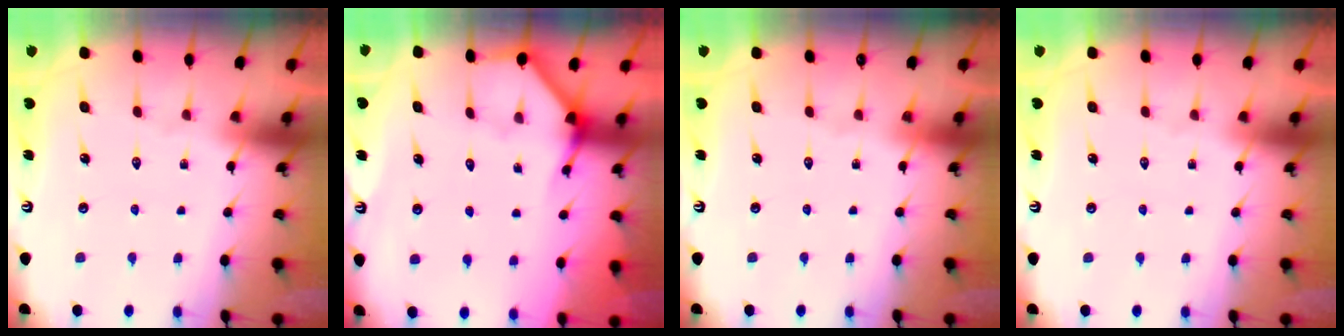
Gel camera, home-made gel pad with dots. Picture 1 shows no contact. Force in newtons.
{"total": 3.1, "press": 3.1, "slide": 0.2}
{"total": 0.0}
{"total": 0.0}